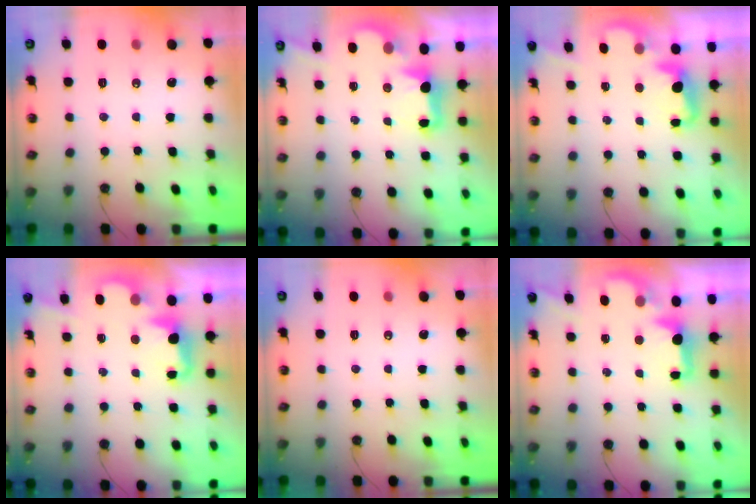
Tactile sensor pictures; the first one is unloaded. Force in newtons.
{"total": 2.9, "press": 2.8, "slide": 0.6}
{"total": 2.4, "press": 2.3, "slide": 0.6}
{"total": 2.5, "press": 2.5, "slide": 0.6}
{"total": 0.0}
{"total": 2.1, "press": 1.9, "slide": 0.8}